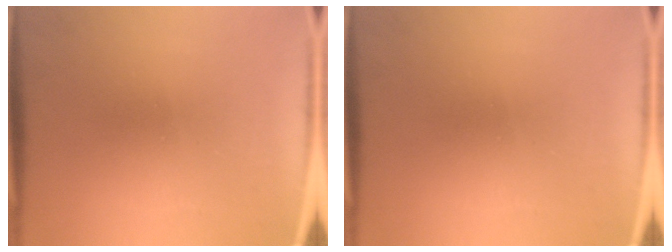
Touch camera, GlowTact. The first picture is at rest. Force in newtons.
{"total": 0.0}